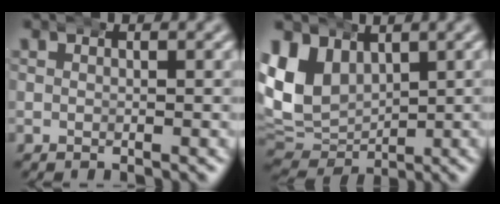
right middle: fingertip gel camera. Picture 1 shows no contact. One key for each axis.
{"total": 11.2, "fx": 0.6, "fy": 9.6, "fz": 5.8, "tx": -0.145, "ty": -0.020, "tz": 0.016}